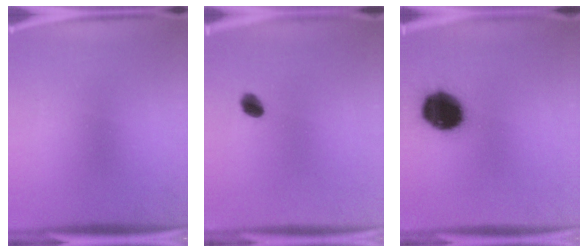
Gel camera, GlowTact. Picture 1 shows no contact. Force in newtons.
{"total": 2.8}
{"total": 16.6}